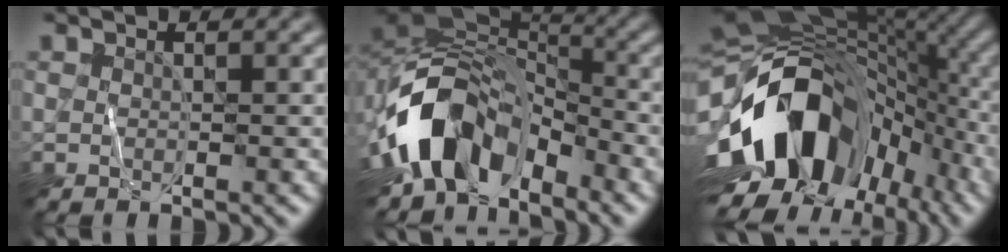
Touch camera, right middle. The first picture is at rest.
{"total": 11.3, "force": [-5.7, 6.8, 7.0], "torque": [-0.118, 0.016, -0.118]}
{"total": 16.4, "force": [-4.0, 11.1, 11.4], "torque": [-0.197, -0.003, -0.076]}